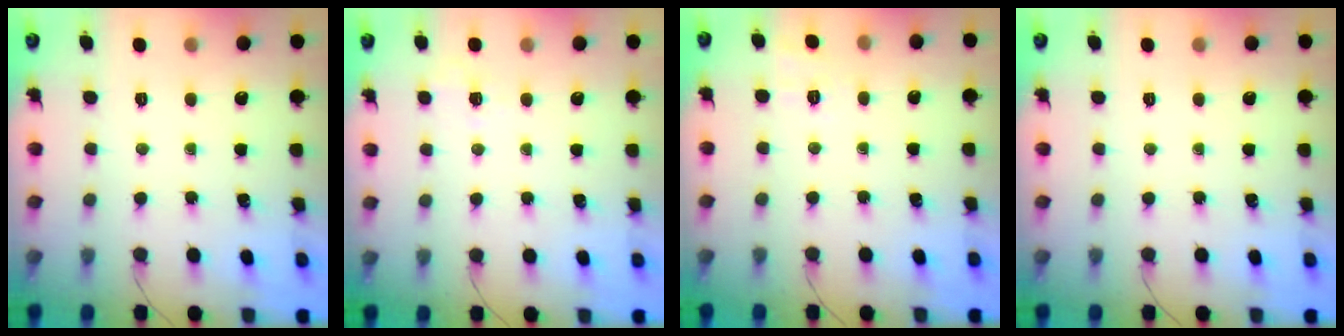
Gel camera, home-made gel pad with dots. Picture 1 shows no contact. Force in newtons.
{"total": 5.6, "press": 5.3, "slide": 1.6}
{"total": 2.4, "press": 1.3, "slide": 2.1}
{"total": 0.0}